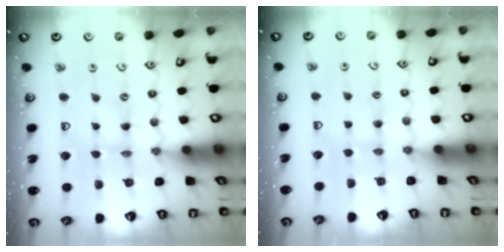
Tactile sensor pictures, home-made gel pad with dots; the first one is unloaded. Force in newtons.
{"total": 3.0, "press": 3.0, "slide": 0.6}